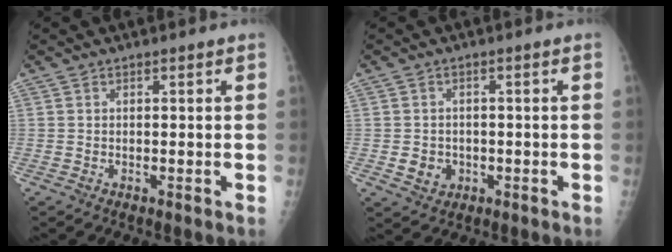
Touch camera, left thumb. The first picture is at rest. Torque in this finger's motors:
{"motor_torque": [-0.02, 0.02, 0.04, 0.04, -0.01]}